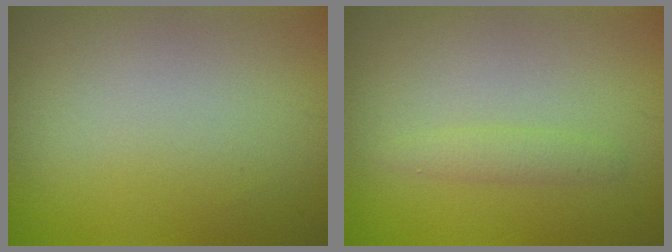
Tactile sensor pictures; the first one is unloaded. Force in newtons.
{"total": 1.3, "press": 1.3, "slide": 0.0}